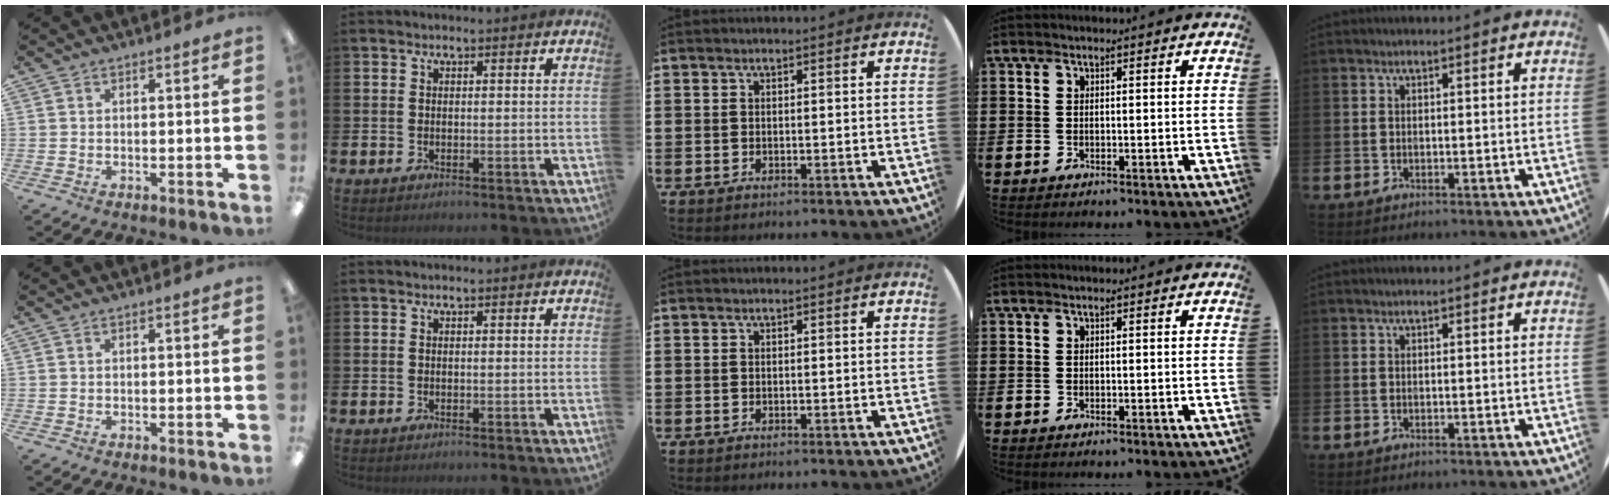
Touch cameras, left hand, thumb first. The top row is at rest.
{}